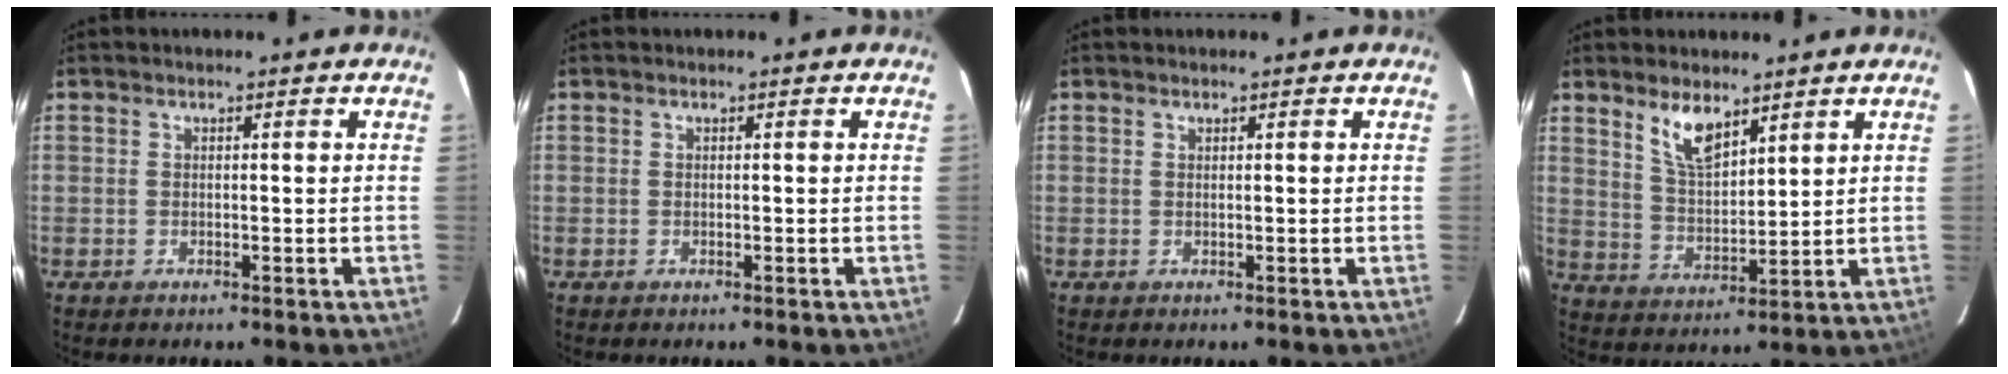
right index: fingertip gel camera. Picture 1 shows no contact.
{"total": 0.0}
{"total": 0.0}
{"total": 7.4, "force": [5.1, 2.8, 4.6], "torque": [-0.082, 0.001, 0.106]}